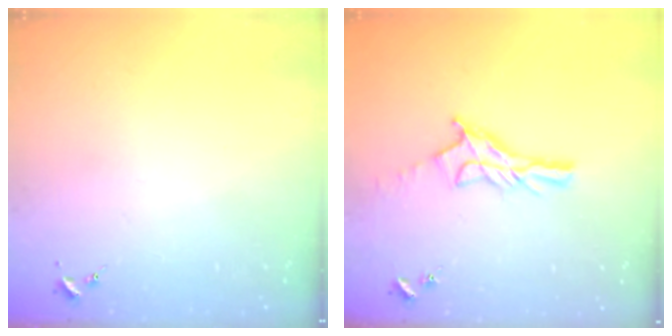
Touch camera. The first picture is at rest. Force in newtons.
{"total": 12.5, "press": 12.4, "slide": 0.9}